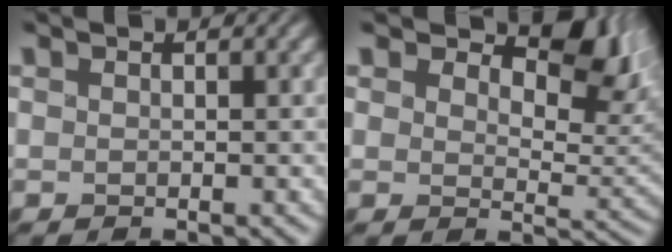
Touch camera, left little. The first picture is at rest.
{"total": 8.4, "force": [5.1, 4.3, 5.1], "torque": [-0.080, -0.009, 0.082]}